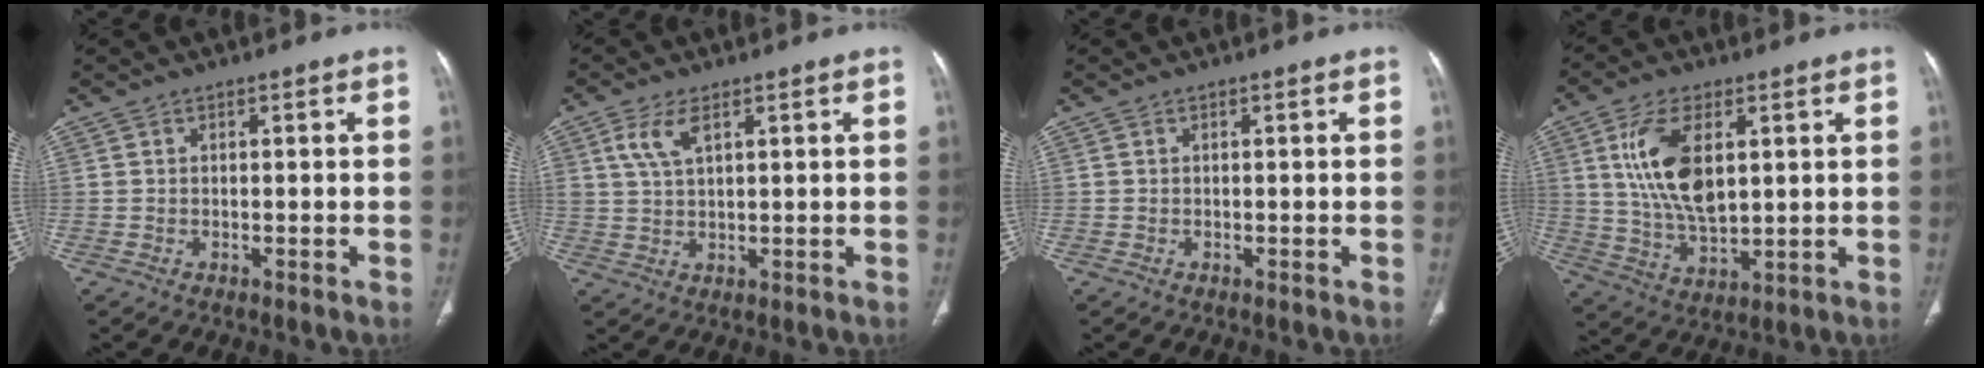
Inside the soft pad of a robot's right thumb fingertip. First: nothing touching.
{"total": 5.0, "force": [2.4, 2.3, 3.7], "torque": [-0.080, -0.003, 0.053]}
{"total": 0.0}
{"total": 13.3, "force": [3.6, 6.8, 10.8], "torque": [-0.202, -0.018, 0.075]}